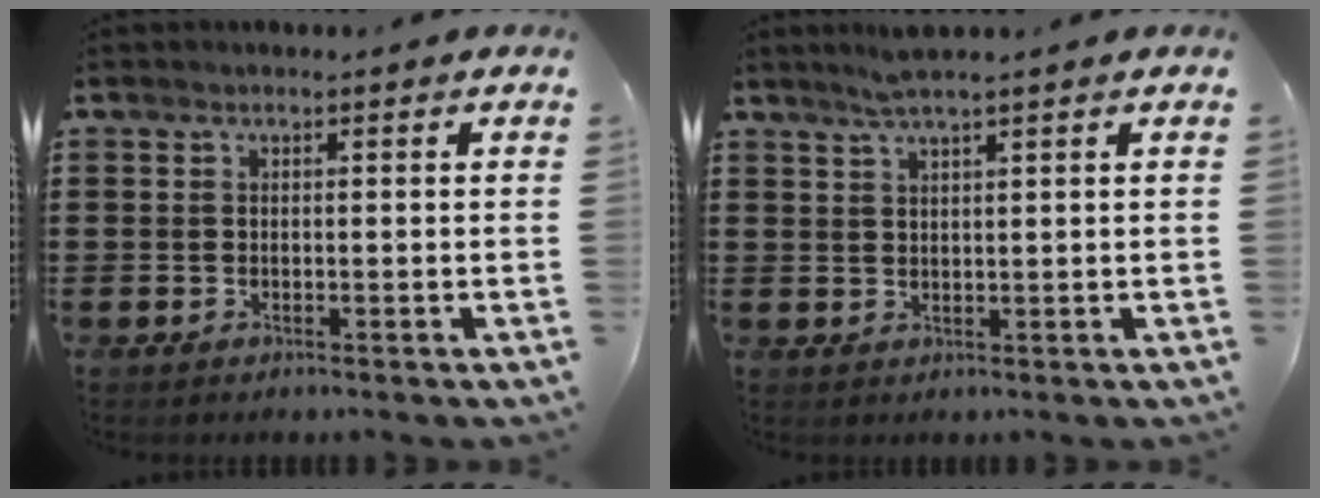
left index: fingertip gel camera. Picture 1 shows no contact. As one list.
[{"total": 2.7, "force": [2.2, -0.2, 1.5], "torque": [-0.034, 0.002, 0.041]}]